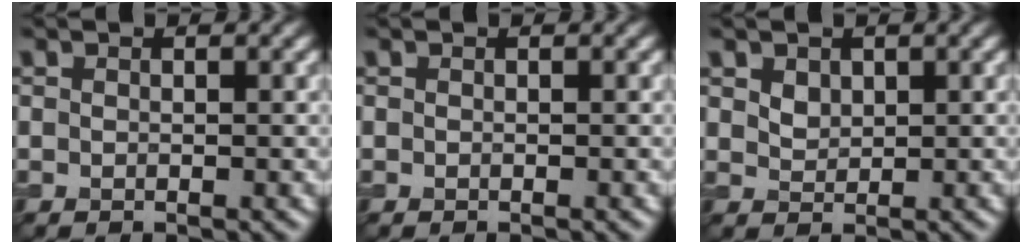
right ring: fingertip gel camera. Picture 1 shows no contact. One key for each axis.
{"total": 0.0}
{"total": 1.4, "fx": 0.8, "fy": 0.9, "fz": 0.6, "tx": -0.010, "ty": -0.001, "tz": 0.018}